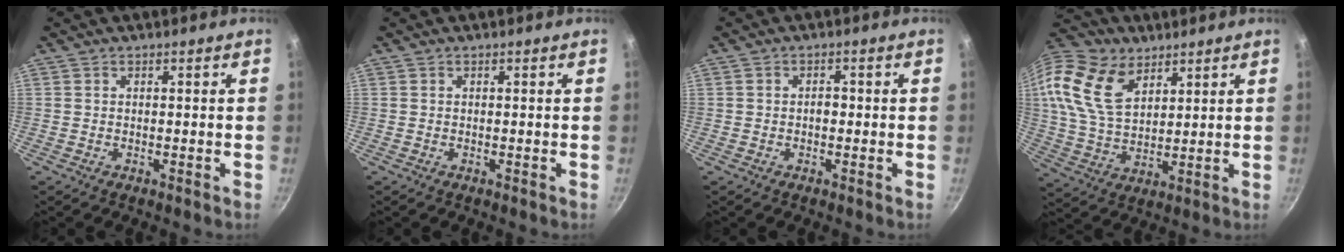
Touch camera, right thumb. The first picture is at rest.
{"total": 0.0}
{"total": 1.5, "force": [-0.3, 1.0, 1.1], "torque": [-0.012, 0.009, -0.006]}
{"total": 18.5, "force": [8.9, 11.7, 11.1], "torque": [-0.216, -0.022, 0.168]}